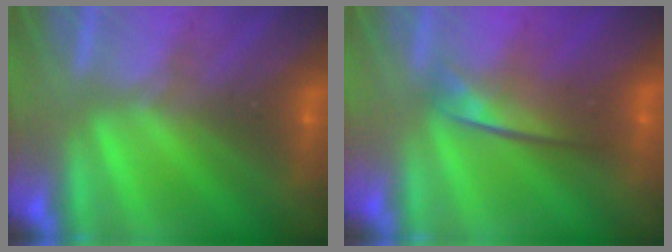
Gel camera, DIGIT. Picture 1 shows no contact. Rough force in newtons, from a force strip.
{"total": 2.0}